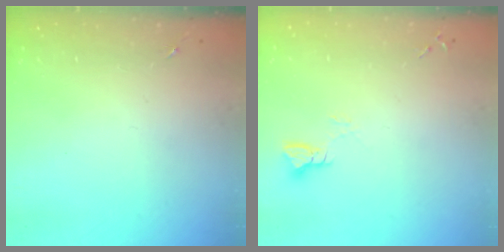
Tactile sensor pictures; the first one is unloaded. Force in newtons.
{"total": 2.9, "press": 2.9, "slide": 0.2}